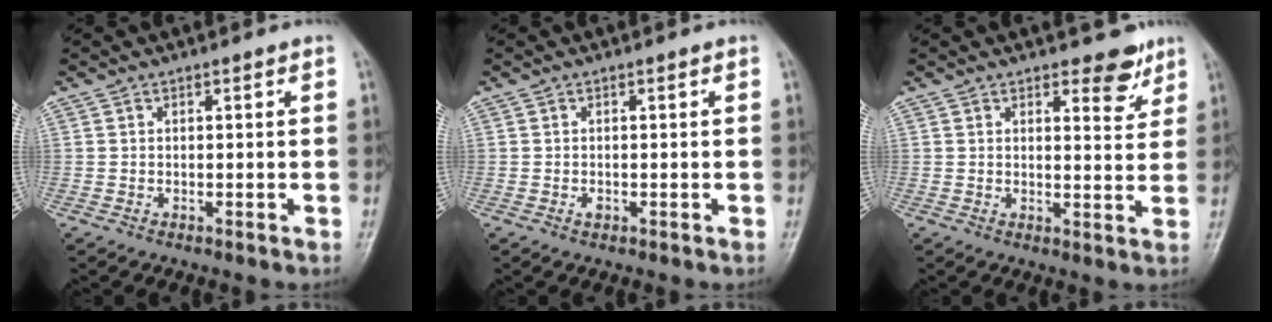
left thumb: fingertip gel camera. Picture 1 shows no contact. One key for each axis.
{"total": 1.3, "fx": -0.4, "fy": 1.1, "fz": 0.6, "tx": -0.005, "ty": 0.002, "tz": -0.004}
{"total": 5.0, "fx": 3.5, "fy": 2.2, "fz": 2.8, "tx": -0.013, "ty": -0.024, "tz": 0.045}